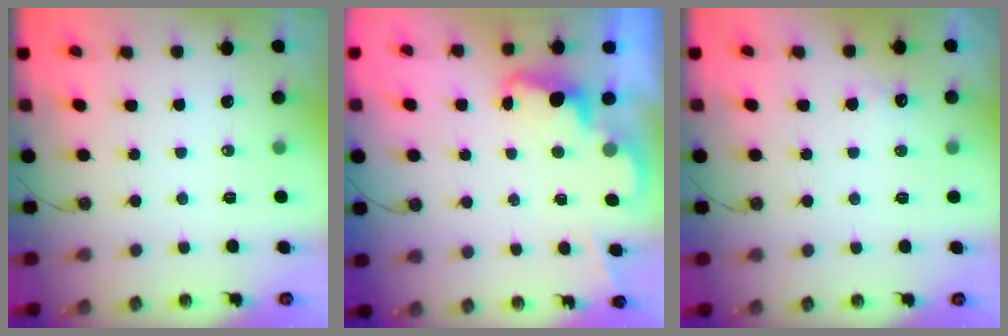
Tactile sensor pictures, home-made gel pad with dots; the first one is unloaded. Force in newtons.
{"total": 2.5, "press": 2.4, "slide": 0.5}
{"total": 3.7, "press": 3.6, "slide": 1.1}